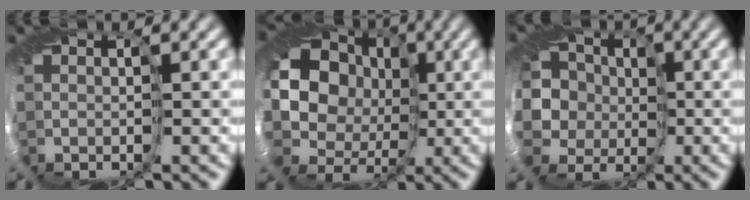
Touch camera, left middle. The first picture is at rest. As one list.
[{"total": 15.2, "force": [-1.0, 13.6, 6.7], "torque": [-0.129, 0.008, -0.055]}, {"total": 9.3, "force": [-2.9, 8.3, 3.2], "torque": [-0.077, 0.008, -0.095]}]